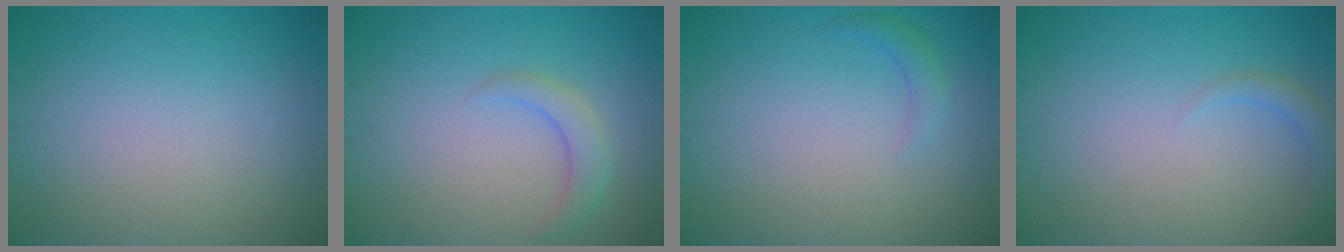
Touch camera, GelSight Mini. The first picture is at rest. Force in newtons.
{"total": 2.2, "press": 2.2, "slide": 0.3}
{"total": 1.2, "press": 1.2, "slide": 0.2}
{"total": 1.6, "press": 1.6, "slide": 0.2}